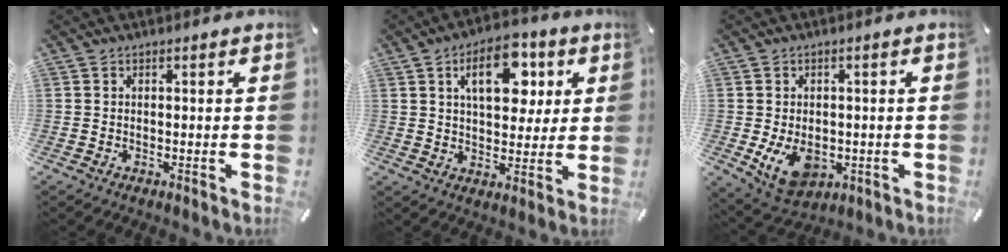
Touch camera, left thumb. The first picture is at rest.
{"total": 13.9, "force": [5.1, 8.3, 9.9], "torque": [-0.134, -0.004, 0.083]}
{"total": 8.6, "force": [-1.9, 6.1, 5.8], "torque": [-0.101, -0.003, -0.032]}